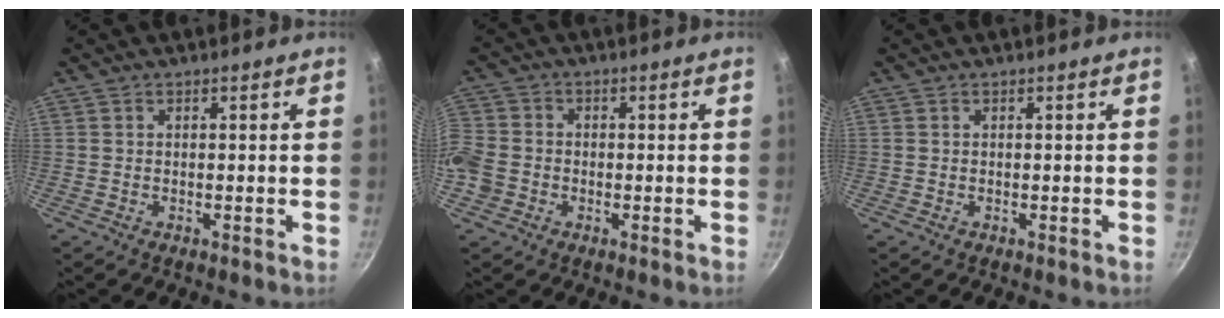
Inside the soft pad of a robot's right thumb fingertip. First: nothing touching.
{"total": 8.4, "force": [-2.5, 7.2, 3.6], "torque": [-0.080, 0.021, -0.062]}
{"total": 0.0}